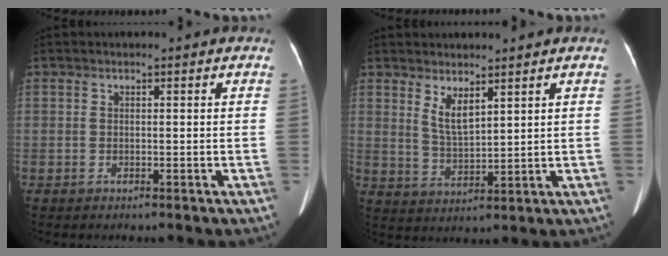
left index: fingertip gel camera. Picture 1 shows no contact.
{"total": 4.1, "force": [2.7, 1.0, 2.9], "torque": [-0.062, -0.012, 0.061]}